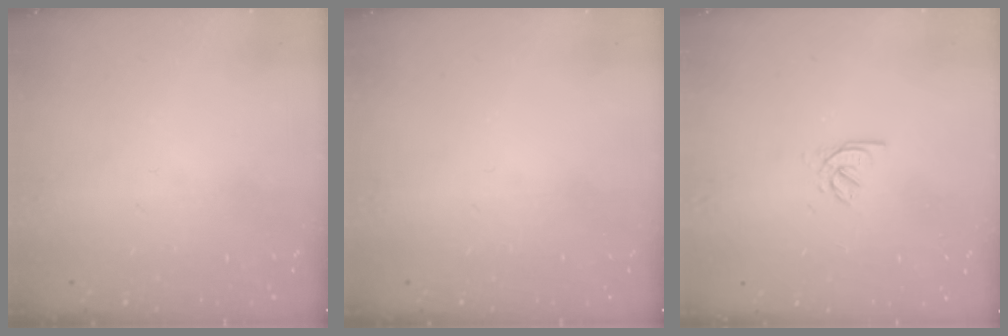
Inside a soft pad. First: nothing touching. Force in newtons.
{"total": 0.0}
{"total": 2.2, "press": 2.2, "slide": 0.4}